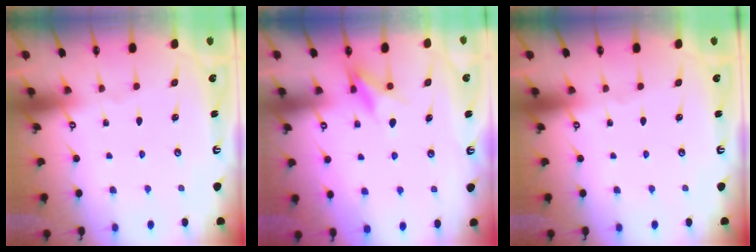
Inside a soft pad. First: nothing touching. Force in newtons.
{"total": 8.5, "press": 8.5, "slide": 0.9}
{"total": 0.0}